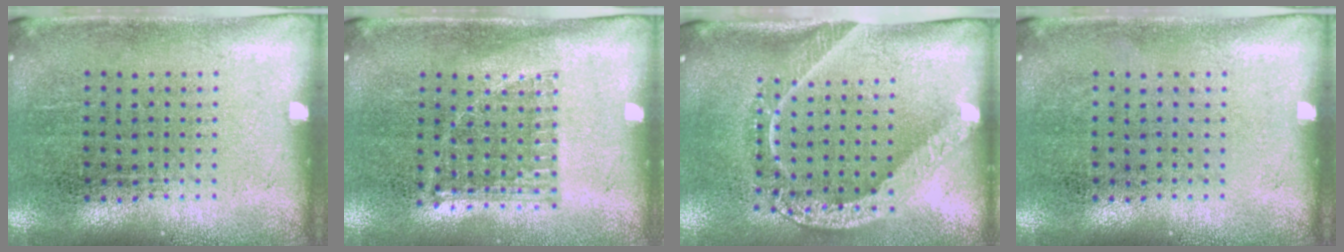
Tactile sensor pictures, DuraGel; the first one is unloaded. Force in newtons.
{"total": 0.9, "press": 0.8, "slide": 0.2}
{"total": 2.0, "press": 1.5, "slide": 1.3}
{"total": 0.0}